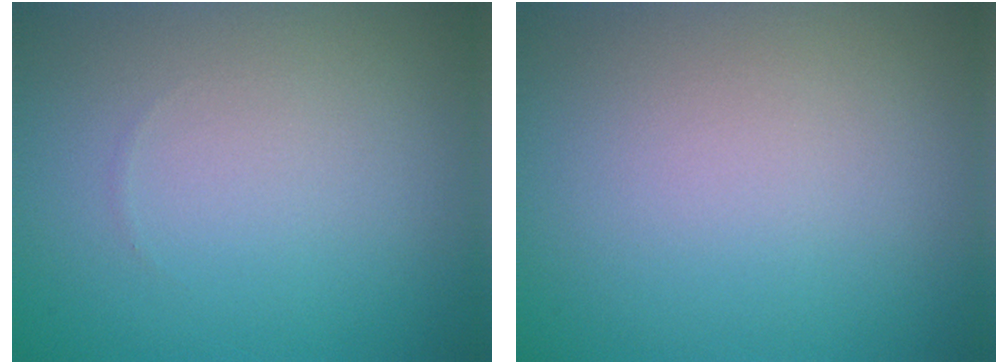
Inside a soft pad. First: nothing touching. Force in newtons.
{"total": 0.0}